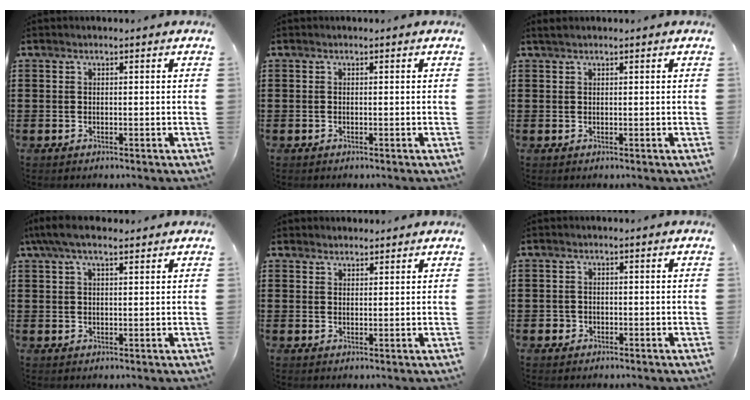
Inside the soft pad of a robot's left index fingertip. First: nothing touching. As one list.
[{"total": 0.0}, {"total": 0.7, "force": [0.5, 0.1, 0.5], "torque": [-0.011, 0.001, 0.009]}, {"total": 4.8, "force": [3.1, 1.5, 3.4], "torque": [-0.072, 0.006, 0.056]}, {"total": 1.9, "force": [1.8, 0.7, -0.1], "torque": [-0.003, 0.004, 0.036]}, {"total": 1.0, "force": [-0.4, 0.9, 0.1], "torque": [-0.006, 0.004, -0.011]}]